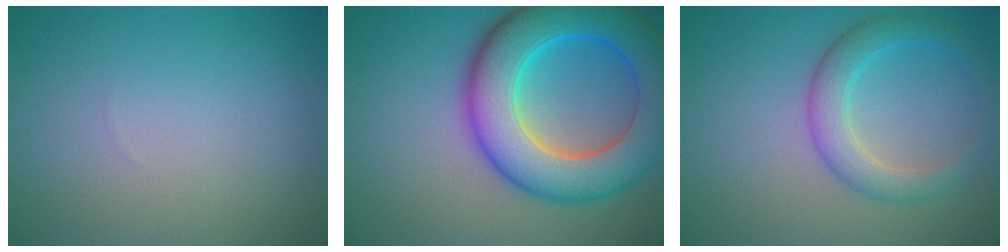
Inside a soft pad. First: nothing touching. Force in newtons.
{"total": 11.6, "press": 11.6, "slide": 0.2}
{"total": 3.8, "press": 3.8, "slide": 0.0}